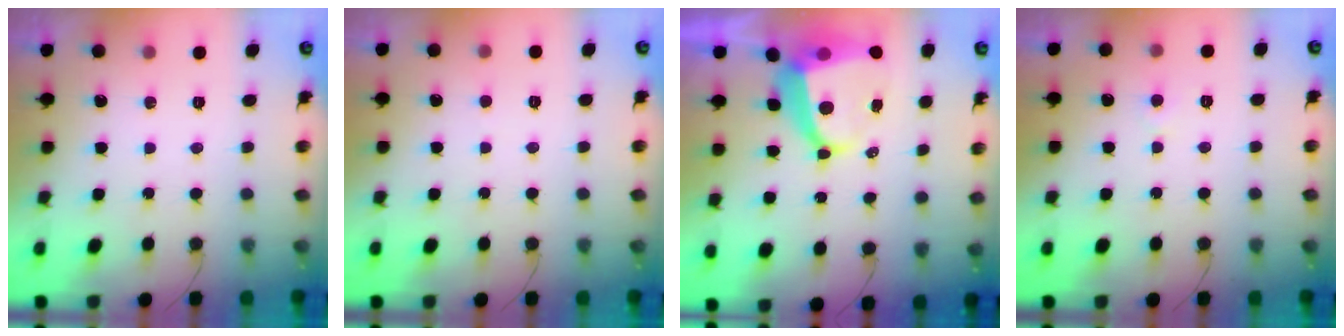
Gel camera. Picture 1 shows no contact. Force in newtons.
{"total": 2.3, "press": 2.3, "slide": 0.2}
{"total": 8.6, "press": 8.5, "slide": 1.0}
{"total": 2.7, "press": 2.7, "slide": 0.2}